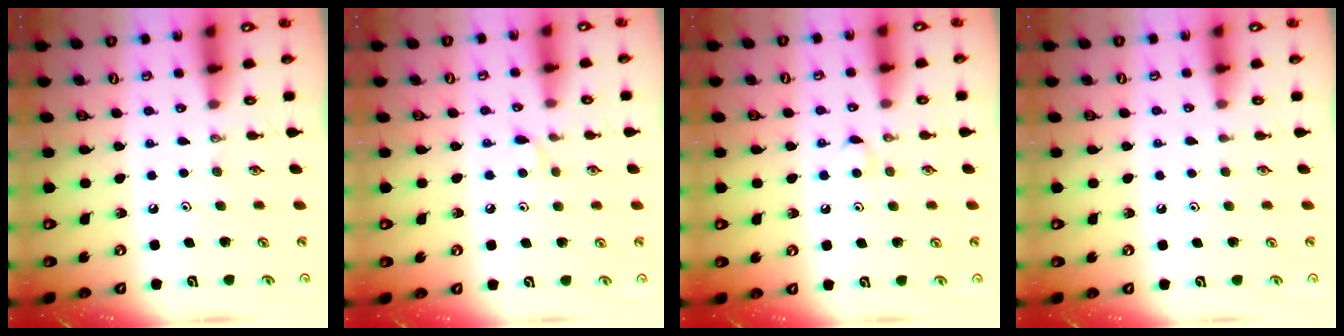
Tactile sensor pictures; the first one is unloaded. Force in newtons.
{"total": 4.0, "press": 4.0, "slide": 0.6}
{"total": 3.7, "press": 3.6, "slide": 0.6}
{"total": 1.3, "press": 1.2, "slide": 0.3}